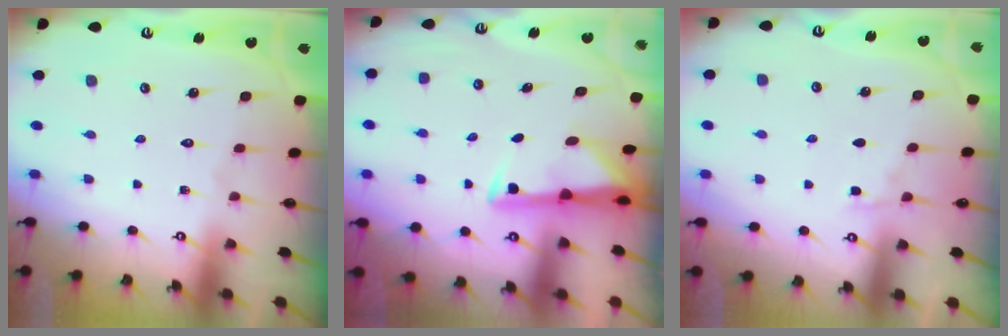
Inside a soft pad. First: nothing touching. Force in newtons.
{"total": 3.0, "press": 3.0, "slide": 0.5}
{"total": 4.2, "press": 4.1, "slide": 0.6}